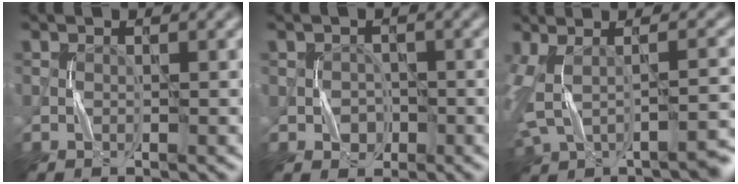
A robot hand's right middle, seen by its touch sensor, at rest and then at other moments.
{"total": 1.4, "force": [-0.4, 1.4, 0.1], "torque": [0.004, -0.001, -0.006]}
{"total": 6.5, "force": [-1.8, 2.8, 5.6], "torque": [-0.110, -0.016, -0.029]}